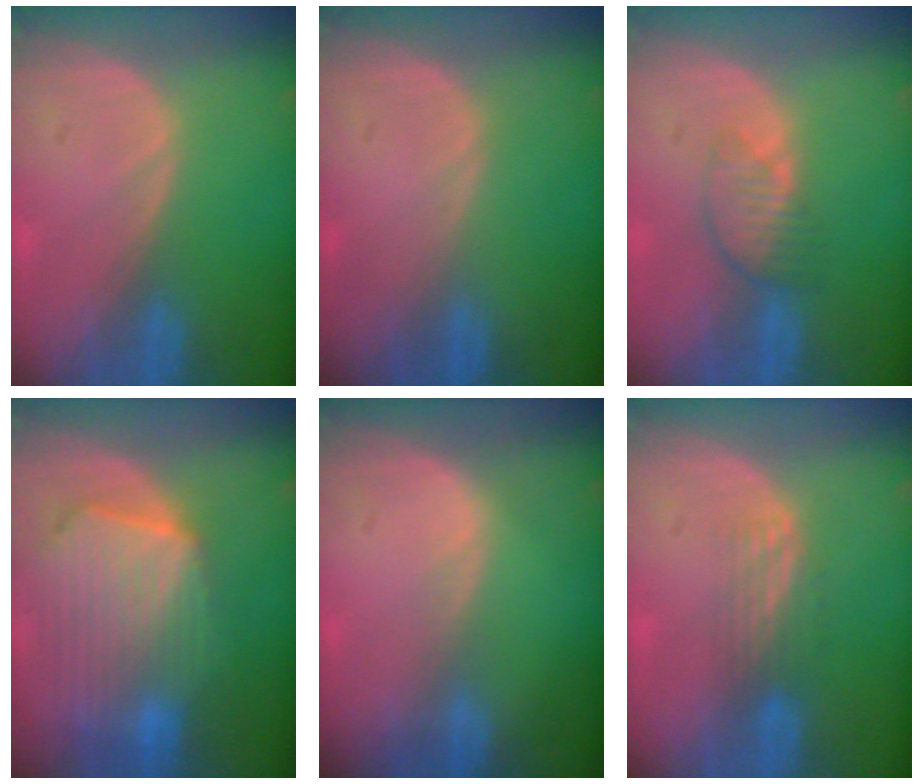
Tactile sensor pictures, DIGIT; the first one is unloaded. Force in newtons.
{"total": 0.0}
{"total": 3.8, "press": 3.5, "slide": 1.6}
{"total": 10.7, "press": 9.3, "slide": 5.2}
{"total": 0.8, "press": 0.5, "slide": 0.7}
{"total": 3.4, "press": 2.9, "slide": 1.8}